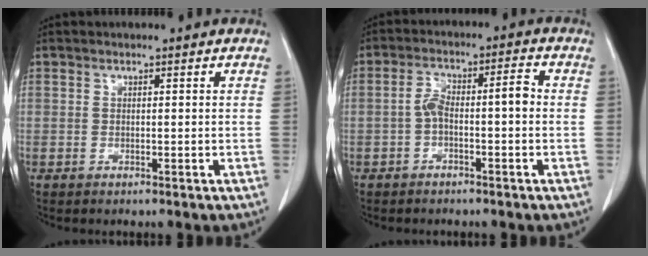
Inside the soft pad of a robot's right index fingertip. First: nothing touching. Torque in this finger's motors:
{"motor_torque": [0.16, 0.01, 0.11, 0.03]}